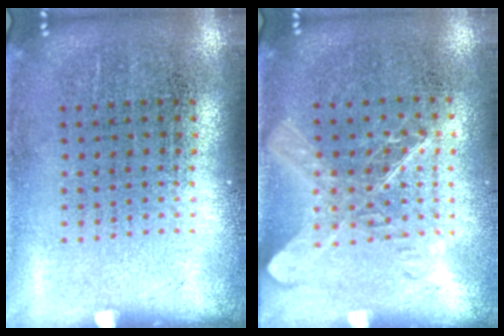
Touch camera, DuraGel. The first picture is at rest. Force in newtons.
{"total": 1.5, "press": 1.3, "slide": 0.7}